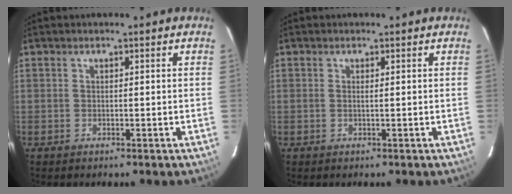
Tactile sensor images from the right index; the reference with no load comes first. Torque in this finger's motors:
{"motor_torque": [-0.04, 0.20, -0.05, 0.00]}